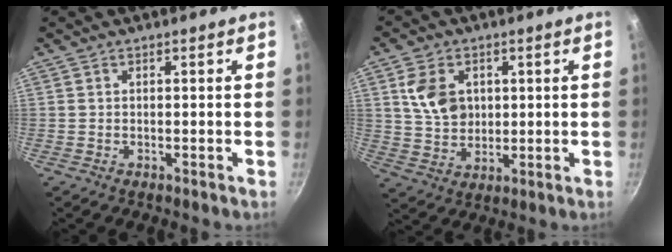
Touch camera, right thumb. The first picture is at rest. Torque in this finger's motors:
{"motor_torque": [0.03, 0.09, 0.54, 0.70, 0.04]}